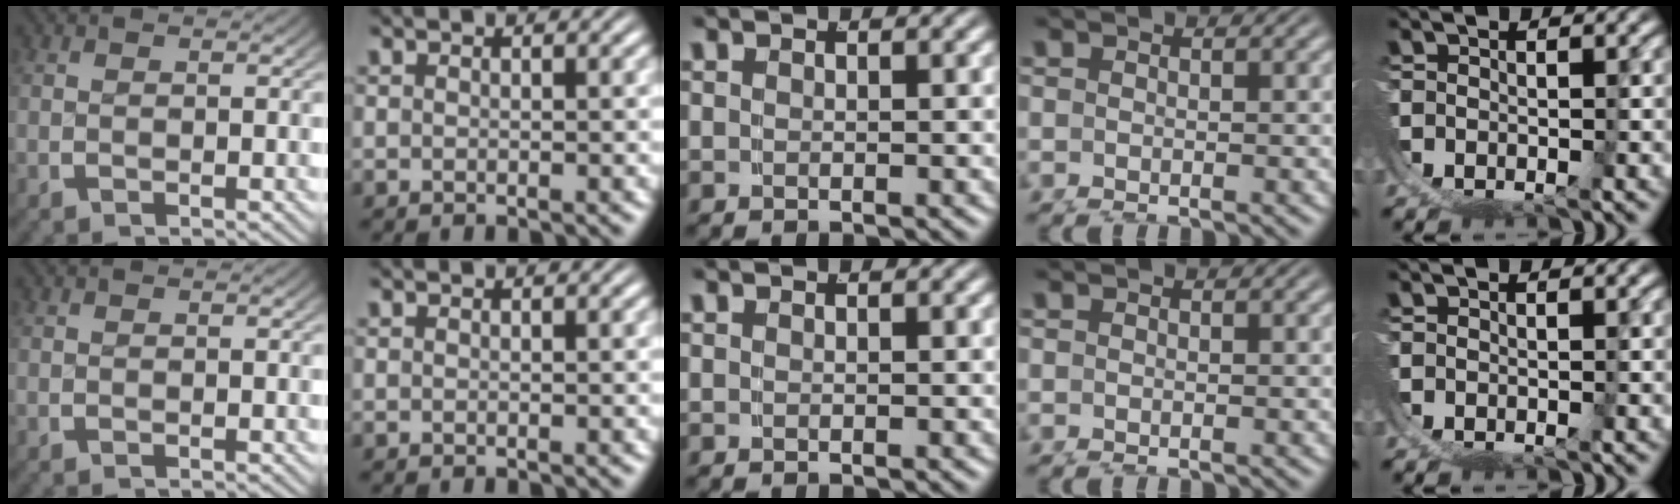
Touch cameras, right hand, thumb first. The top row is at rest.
{}